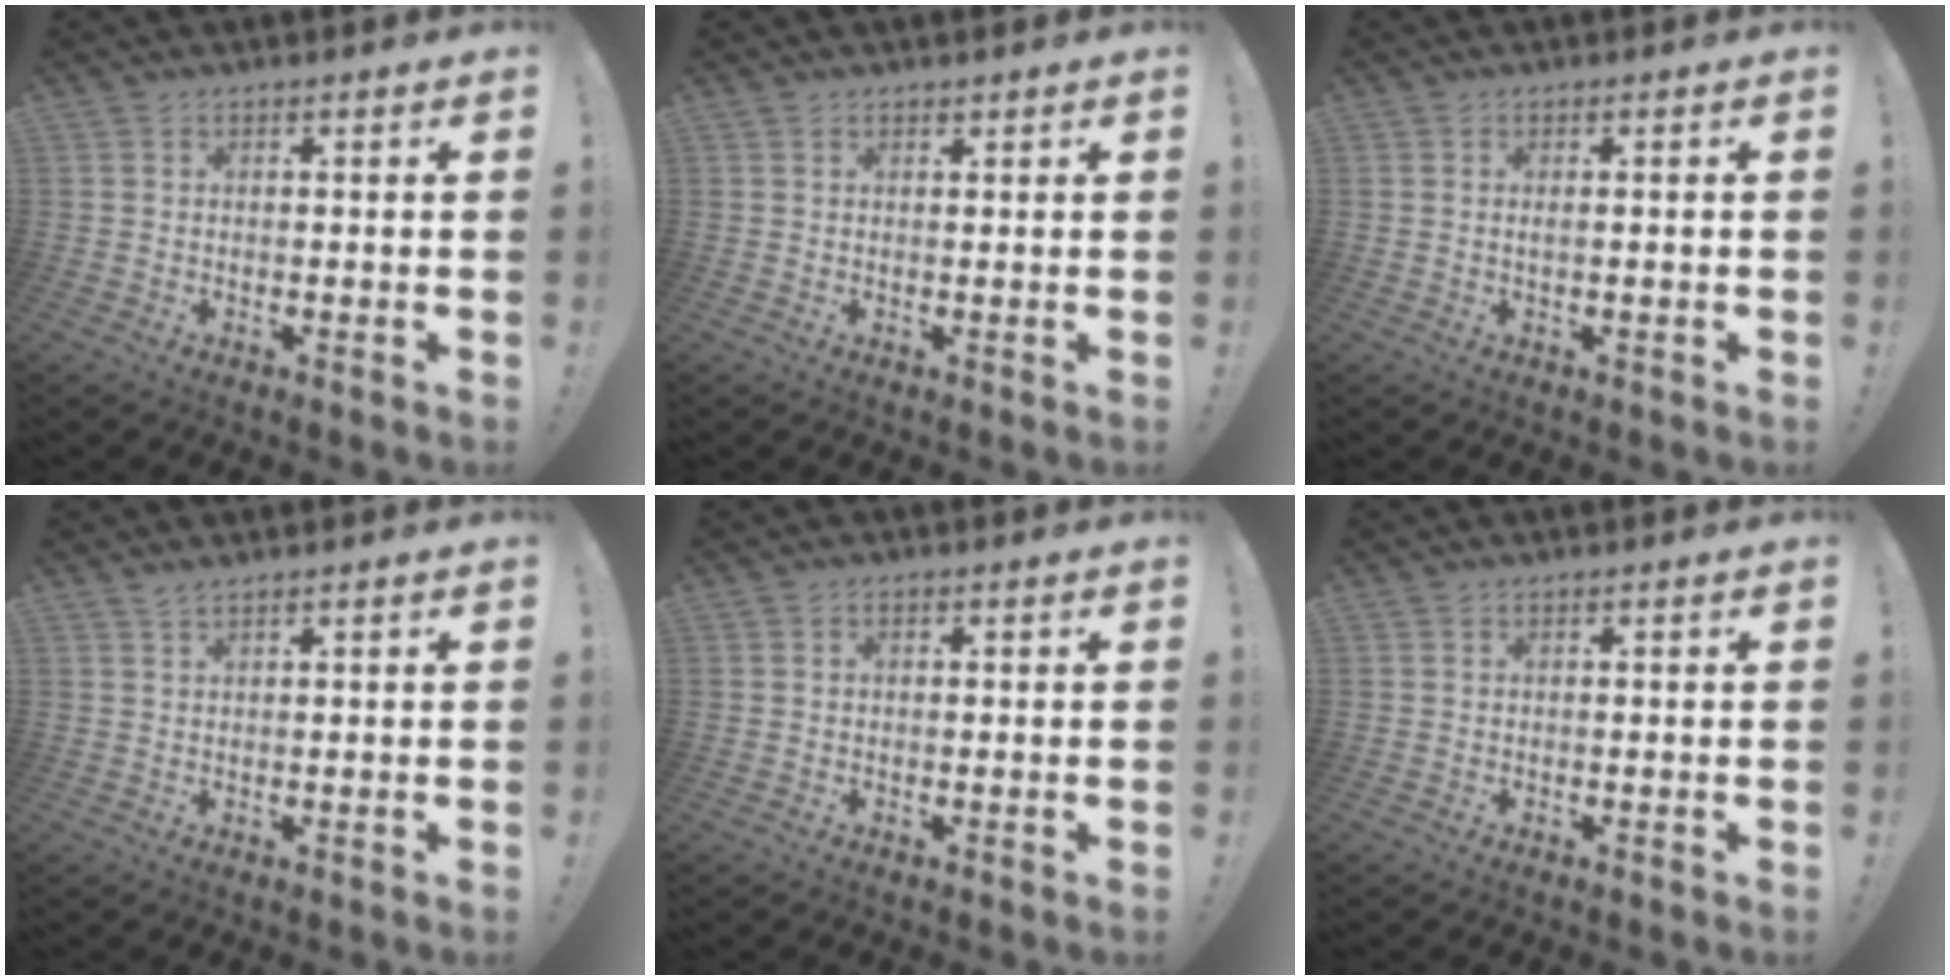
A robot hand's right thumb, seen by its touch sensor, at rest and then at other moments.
{"total": 0.7, "force": [0.6, 0.3, 0.1], "torque": [0.004, -0.004, 0.012]}
{"total": 1.0, "force": [0.4, 0.2, 0.9], "torque": [-0.011, -0.002, 0.005]}
{"total": 1.3, "force": [1.1, -0.1, 0.7], "torque": [-0.016, -0.003, 0.020]}
{"total": 0.7, "force": [-0.1, 0.5, 0.5], "torque": [-0.016, 0.005, -0.001]}
{"total": 0.0}